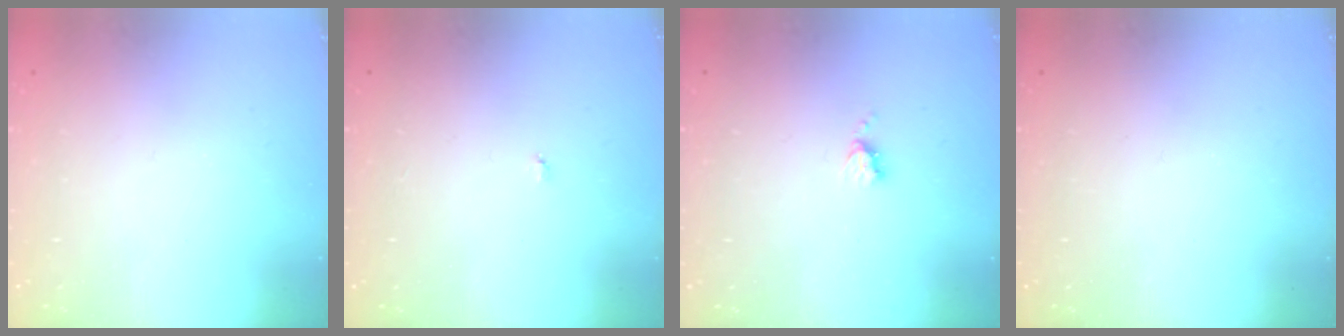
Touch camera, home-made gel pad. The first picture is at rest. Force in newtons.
{"total": 2.9, "press": 2.9, "slide": 0.3}
{"total": 3.7, "press": 3.6, "slide": 0.5}
{"total": 0.0}